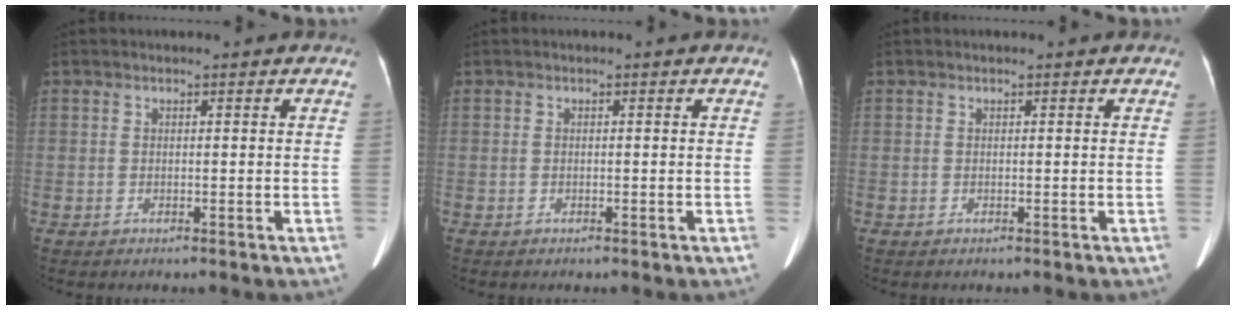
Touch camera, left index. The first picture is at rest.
{"total": 0.0}
{"total": 0.0}